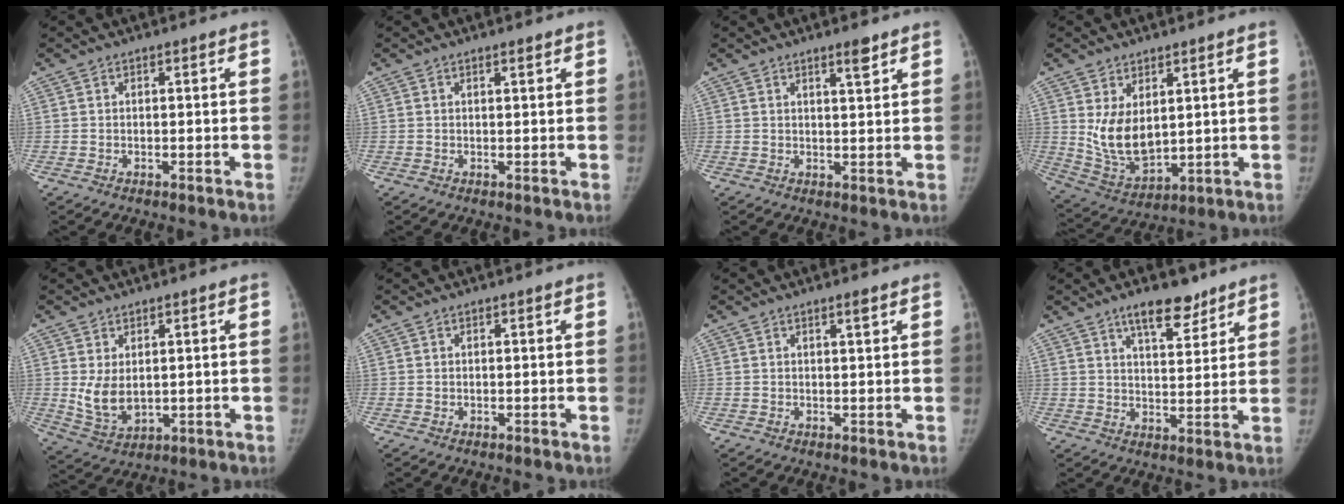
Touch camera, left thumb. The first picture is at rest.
{"total": 1.1, "force": [0.8, 0.3, 0.7], "torque": [-0.011, -0.005, 0.014]}
{"total": 3.3, "force": [2.4, 0.6, 2.2], "torque": [-0.028, -0.018, 0.037]}
{"total": 10.2, "force": [2.8, 6.1, 7.6], "torque": [-0.122, -0.030, 0.076]}
{"total": 6.7, "force": [1.1, 4.4, 5.0], "torque": [-0.084, -0.020, 0.038]}
{"total": 0.0}
{"total": 1.6, "force": [1.1, 0.2, 1.2], "torque": [-0.017, -0.007, 0.019]}
{"total": 9.0, "force": [6.4, 3.5, 5.3], "torque": [-0.057, -0.041, 0.102]}